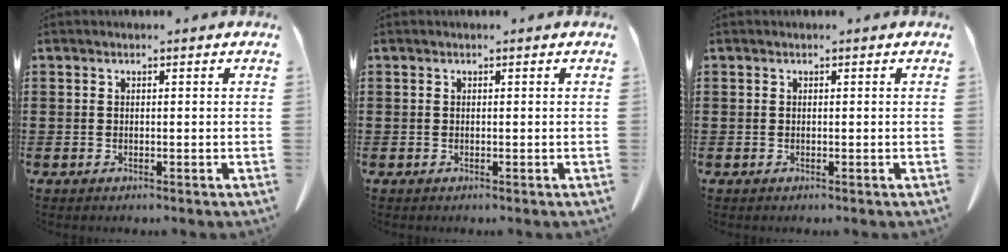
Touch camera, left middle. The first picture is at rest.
{"total": 0.0}
{"total": 0.0}